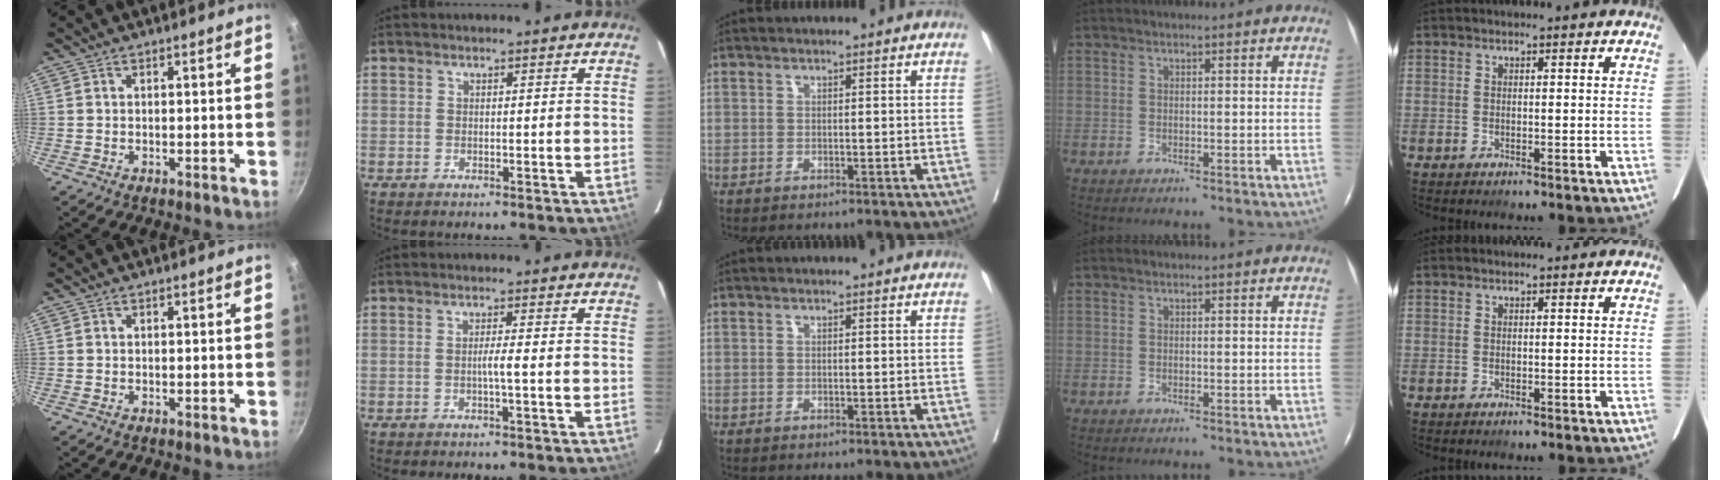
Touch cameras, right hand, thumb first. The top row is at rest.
{"index": {"total": 1.8, "force": [-0.4, -0.3, 1.7], "torque": [-0.031, 0.000, -0.008]}}